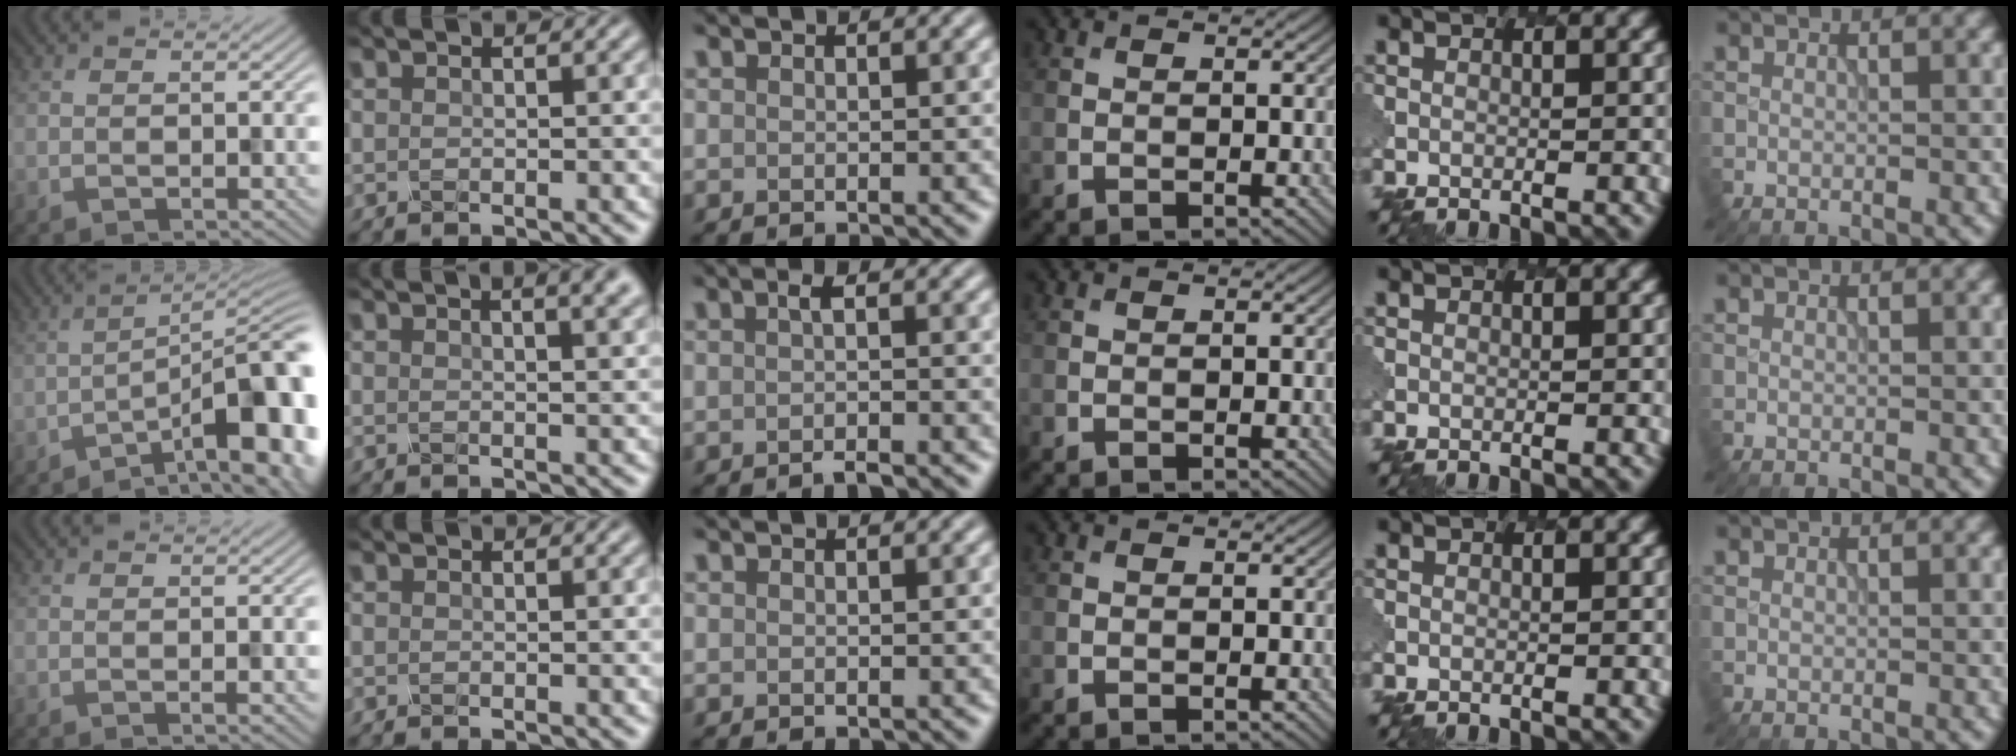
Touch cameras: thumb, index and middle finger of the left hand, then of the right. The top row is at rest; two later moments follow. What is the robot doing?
{"motion": "dispense", "object": "syringe"}